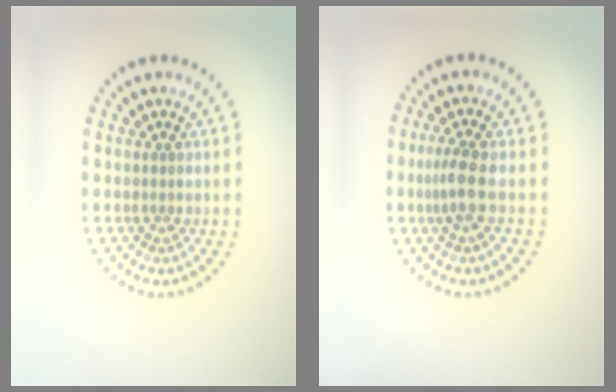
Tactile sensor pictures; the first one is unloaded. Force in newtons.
{"total": 2.3, "press": 1.9, "slide": 1.3}